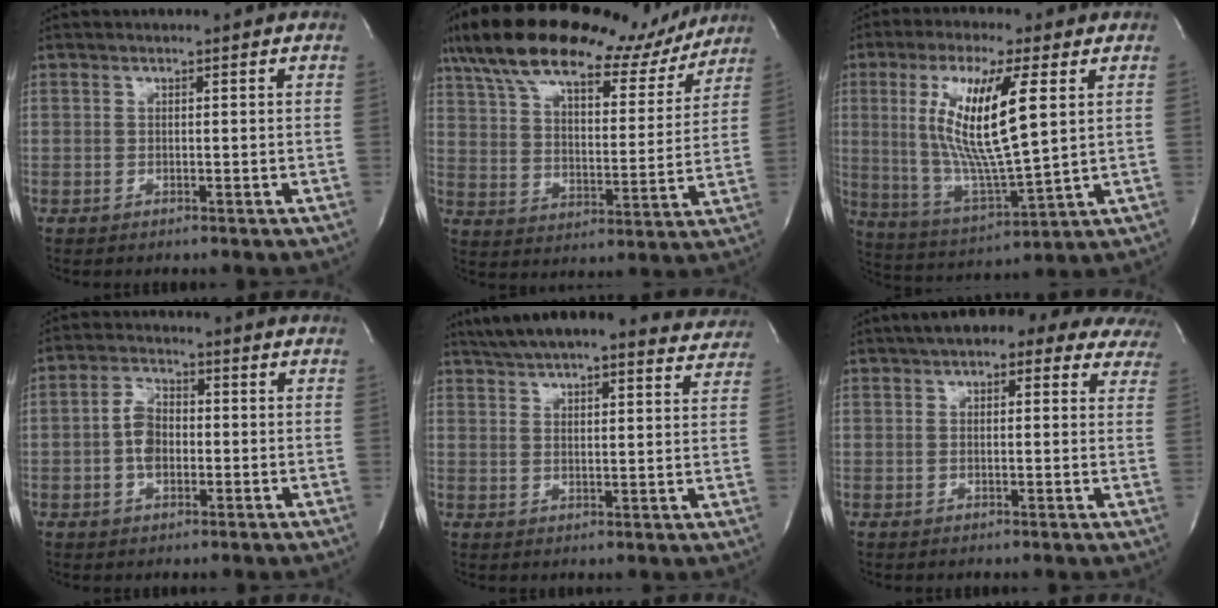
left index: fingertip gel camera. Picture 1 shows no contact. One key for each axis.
{"total": 24.2, "fx": 19.5, "fy": 7.7, "fz": 12.0, "tx": -0.206, "ty": 0.036, "tz": 0.287}
{"total": 15.5, "fx": 3.6, "fy": 1.9, "fz": 15.0, "tx": -0.306, "ty": -0.012, "tz": 0.068}
{"total": 5.0, "fx": -0.6, "fy": 3.1, "fz": 3.9, "tx": -0.081, "ty": 0.010, "tz": -0.014}
{"total": 21.1, "fx": 19.0, "fy": 3.9, "fz": 8.2, "tx": -0.135, "ty": 0.002, "tz": 0.239}
{"total": 16.8, "fx": 13.2, "fy": 5.4, "fz": 8.9, "tx": -0.108, "ty": 0.039, "tz": 0.147}